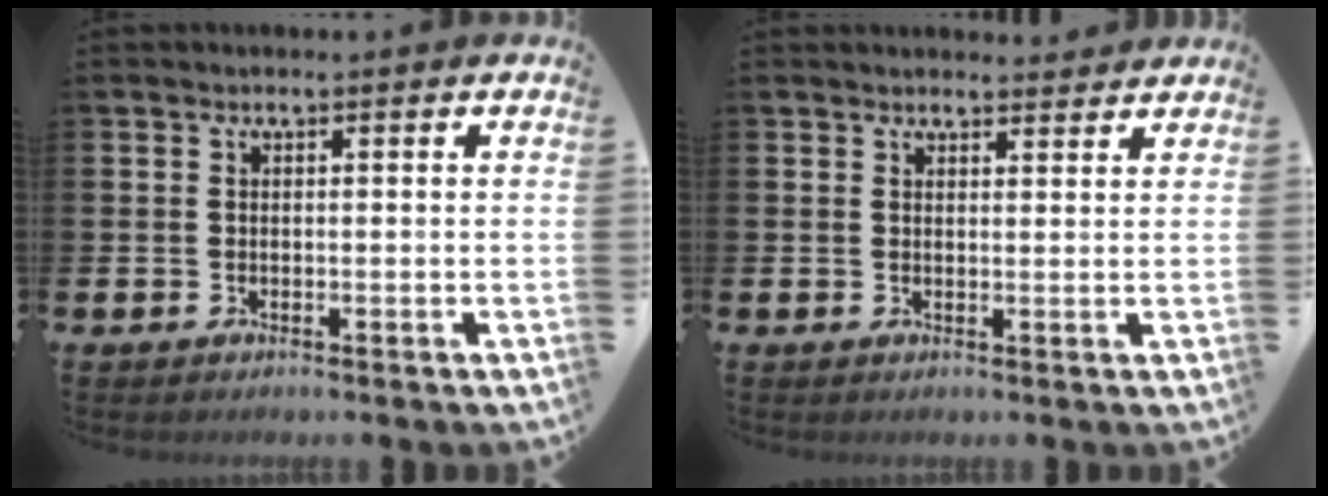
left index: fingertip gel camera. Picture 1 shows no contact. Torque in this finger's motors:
{"motor_torque": [0.82, -1.32, 0.11, 0.08]}